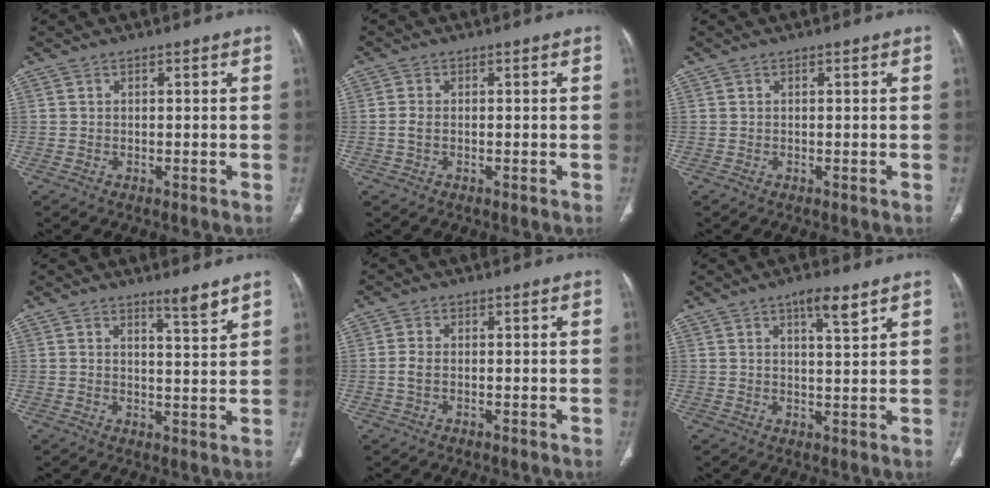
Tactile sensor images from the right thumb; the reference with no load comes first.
{"total": 1.9, "force": [-0.2, 1.2, 1.4], "torque": [-0.029, 0.005, -0.006]}
{"total": 0.0}
{"total": 4.0, "force": [3.2, 0.2, 2.4], "torque": [-0.027, -0.031, 0.051]}
{"total": 2.4, "force": [-0.3, 1.5, 1.8], "torque": [-0.038, 0.006, -0.007]}
{"total": 5.0, "force": [3.1, 1.0, 3.8], "torque": [-0.058, -0.021, 0.051]}